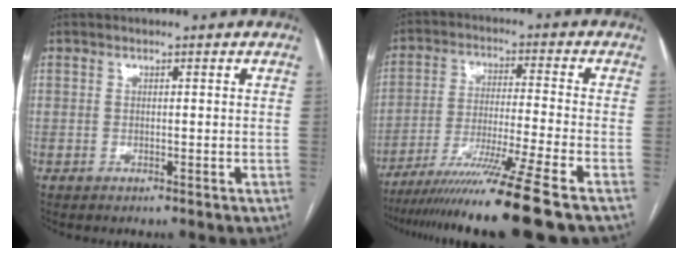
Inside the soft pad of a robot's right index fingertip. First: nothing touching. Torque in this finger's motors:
{"motor_torque": [1.34, -0.80, 1.05, 0.21]}